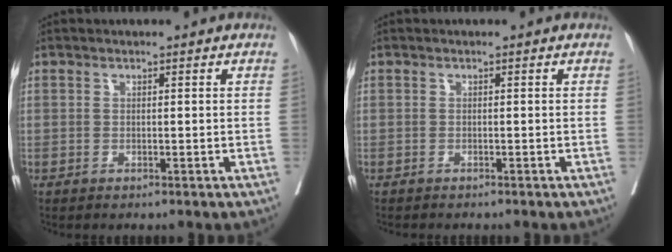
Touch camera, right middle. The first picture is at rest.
{"total": 1.6, "force": [-1.5, 0.3, 0.6], "torque": [-0.014, -0.005, -0.019]}